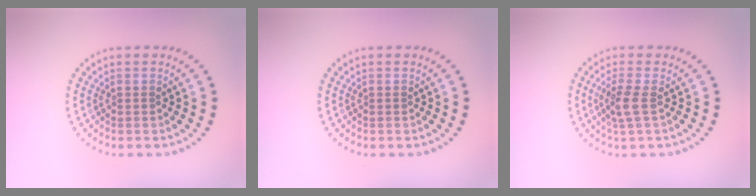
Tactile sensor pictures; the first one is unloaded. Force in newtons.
{"total": 0.0}
{"total": 1.9, "press": 1.6, "slide": 1.1}